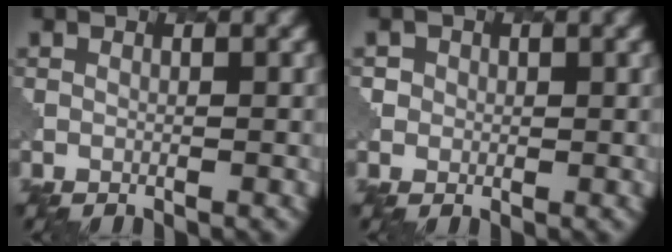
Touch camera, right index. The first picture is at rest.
{"total": 1.8, "force": [0.7, 1.6, 0.0], "torque": [0.009, 0.006, -0.002]}